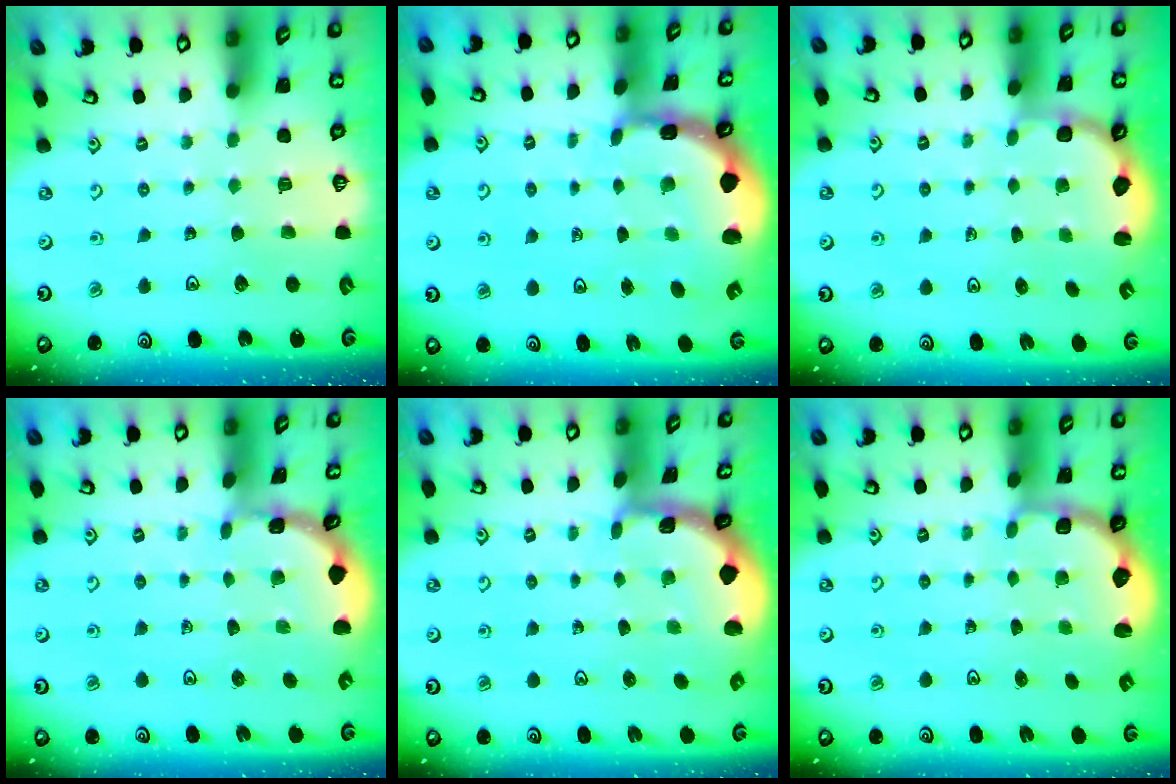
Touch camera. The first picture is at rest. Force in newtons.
{"total": 2.2, "press": 2.0, "slide": 1.0}
{"total": 2.9, "press": 2.6, "slide": 1.2}
{"total": 1.3, "press": 1.3, "slide": 0.1}
{"total": 2.3, "press": 2.3, "slide": 0.3}
{"total": 3.0, "press": 2.3, "slide": 2.0}